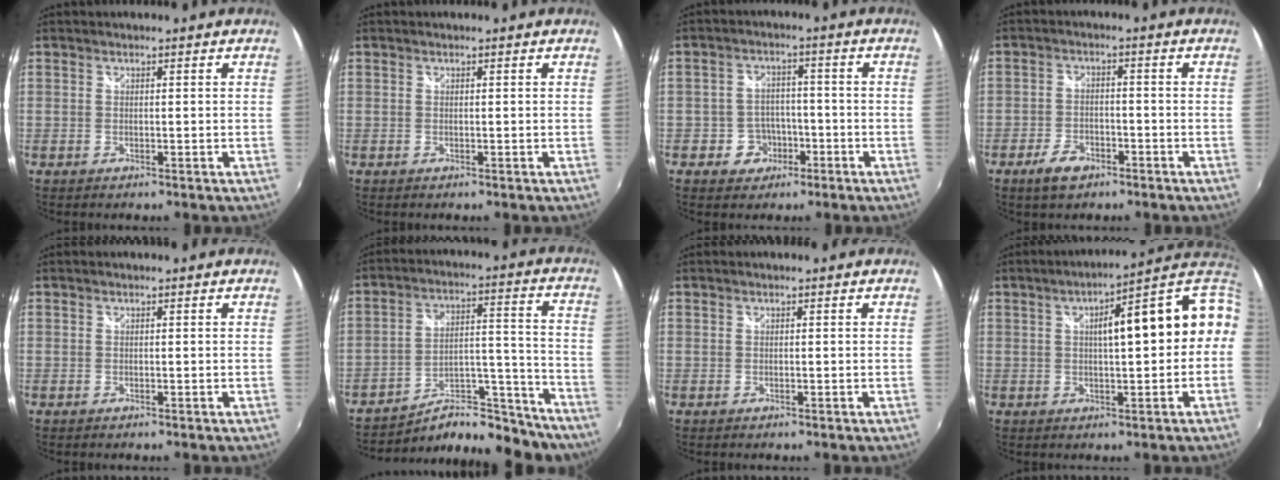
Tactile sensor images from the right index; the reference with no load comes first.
{"total": 0.0}
{"total": 5.7, "force": [-2.8, 4.8, 1.0], "torque": [-0.030, 0.021, -0.034]}
{"total": 5.7, "force": [-3.9, 3.1, 2.9], "torque": [-0.073, 0.003, -0.068]}
{"total": 0.0}
{"total": 17.8, "force": [-15.9, 6.3, 4.9], "torque": [-0.067, 0.054, -0.215]}
{"total": 0.0}
{"total": 13.4, "force": [0.8, 3.2, 12.9], "torque": [-0.157, 0.031, 0.021]}